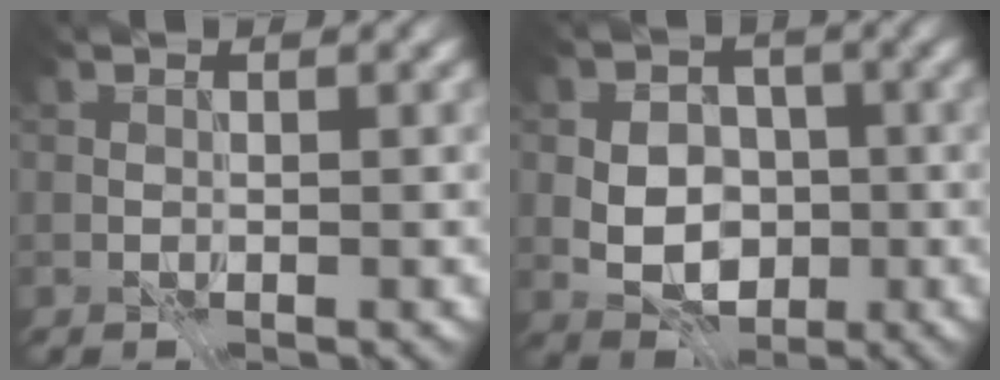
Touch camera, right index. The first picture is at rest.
{"total": 6.1, "force": [-1.2, 4.6, 3.8], "torque": [-0.041, 0.002, -0.036]}